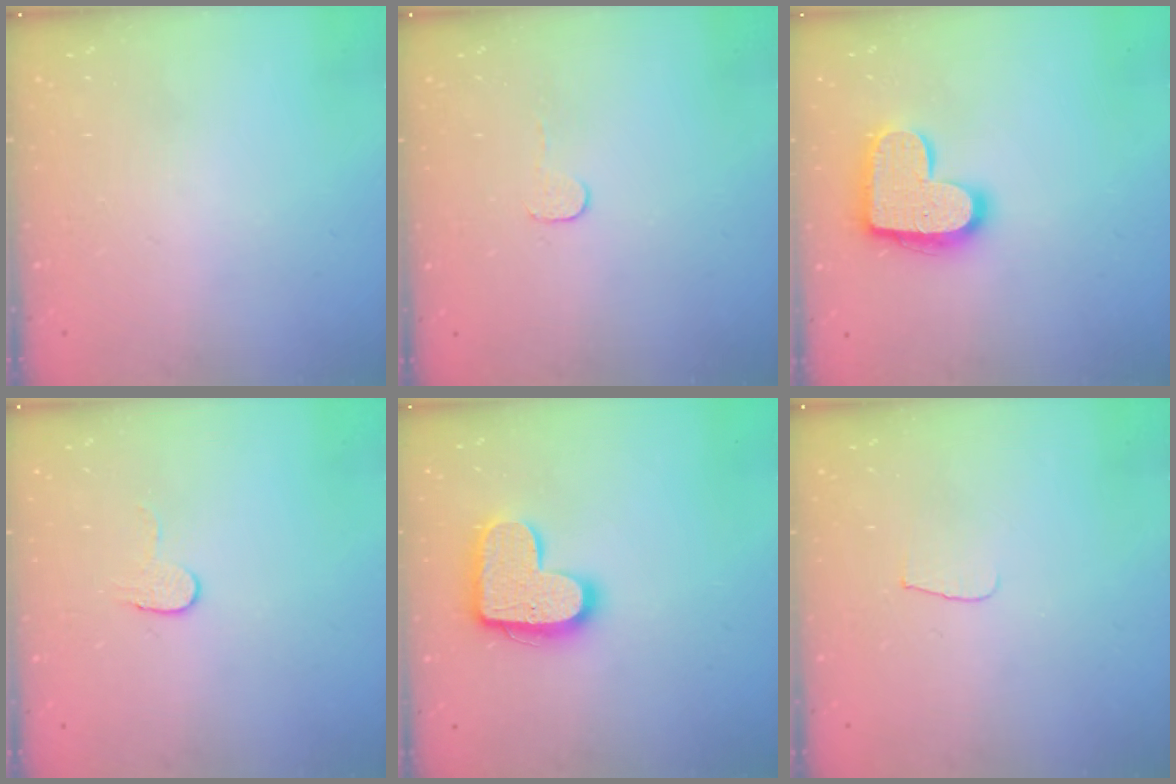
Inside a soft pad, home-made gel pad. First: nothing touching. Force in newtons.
{"total": 3.0, "press": 3.0, "slide": 0.3}
{"total": 15.3, "press": 15.3, "slide": 1.1}
{"total": 6.2, "press": 6.2, "slide": 0.5}
{"total": 14.9, "press": 14.9, "slide": 1.0}
{"total": 4.3, "press": 4.2, "slide": 0.4}